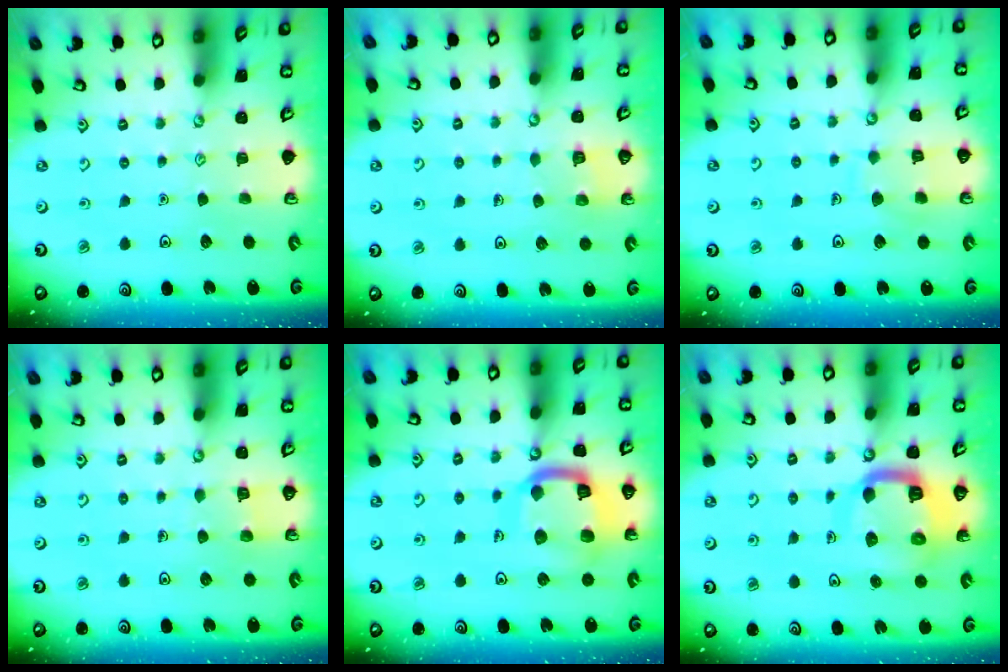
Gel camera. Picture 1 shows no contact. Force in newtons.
{"total": 2.8, "press": 2.8, "slide": 0.1}
{"total": 7.2, "press": 7.1, "slide": 0.7}
{"total": 3.8, "press": 3.8, "slide": 0.4}
{"total": 16.5, "press": 16.4, "slide": 1.8}
{"total": 12.4, "press": 12.3, "slide": 1.5}